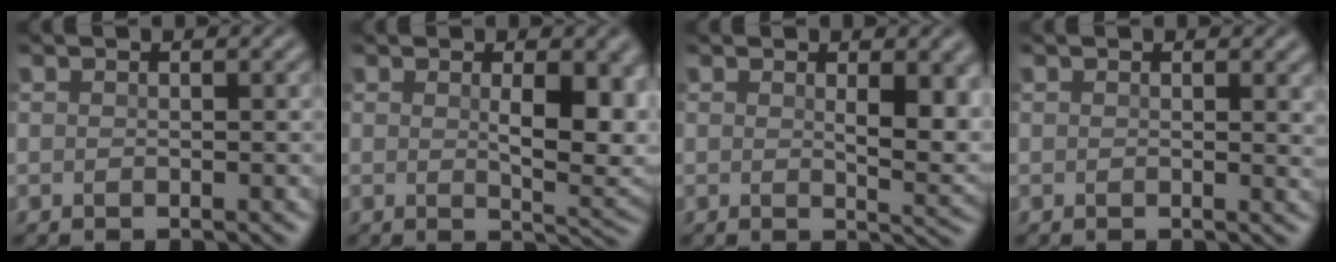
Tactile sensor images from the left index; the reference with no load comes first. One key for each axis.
{"total": 6.8, "fx": 0.7, "fy": 2.4, "fz": 6.3, "tx": -0.084, "ty": -0.010, "tz": 0.022}
{"total": 4.7, "fx": 1.1, "fy": 1.5, "fz": 4.3, "tx": -0.054, "ty": -0.008, "tz": 0.026}
{"total": 1.5, "fx": 0.7, "fy": 0.5, "fz": 1.2, "tx": -0.006, "ty": 0.001, "tz": 0.011}